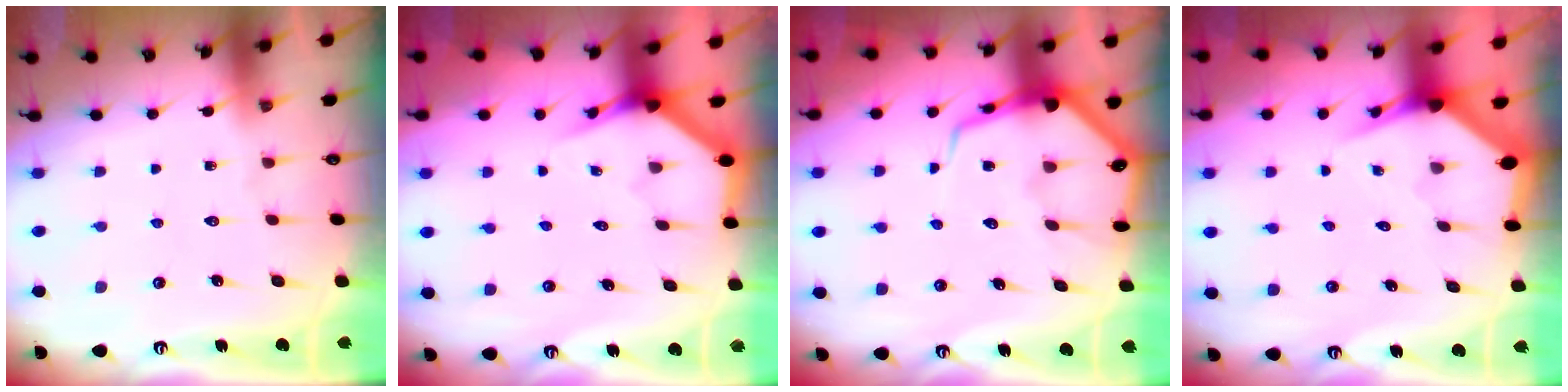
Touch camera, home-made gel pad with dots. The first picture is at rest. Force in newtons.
{"total": 3.7, "press": 3.7, "slide": 0.3}
{"total": 8.2, "press": 8.1, "slide": 1.0}
{"total": 3.4, "press": 3.3, "slide": 0.3}